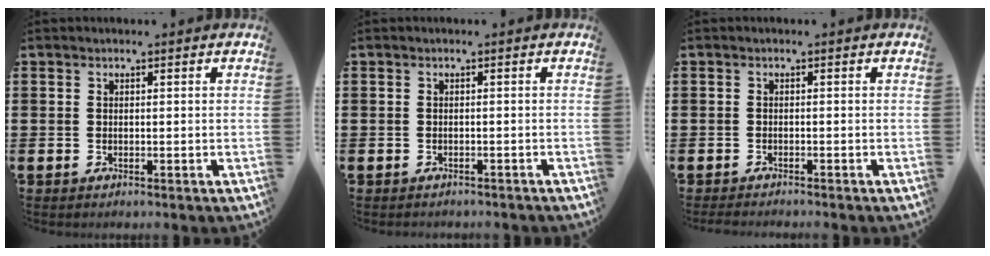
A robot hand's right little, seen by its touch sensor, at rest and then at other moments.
{"total": 0.6, "force": [-0.6, 0.1, 0.0], "torque": [-0.002, -0.003, -0.012]}
{"total": 0.8, "force": [-0.8, -0.1, 0.3], "torque": [-0.005, -0.002, -0.016]}